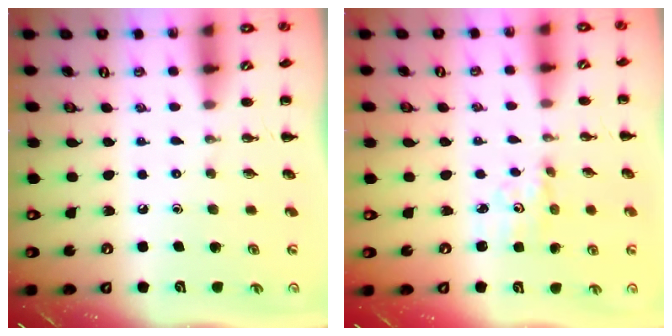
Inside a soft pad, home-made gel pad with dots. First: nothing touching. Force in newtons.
{"total": 2.4, "press": 2.3, "slide": 0.8}